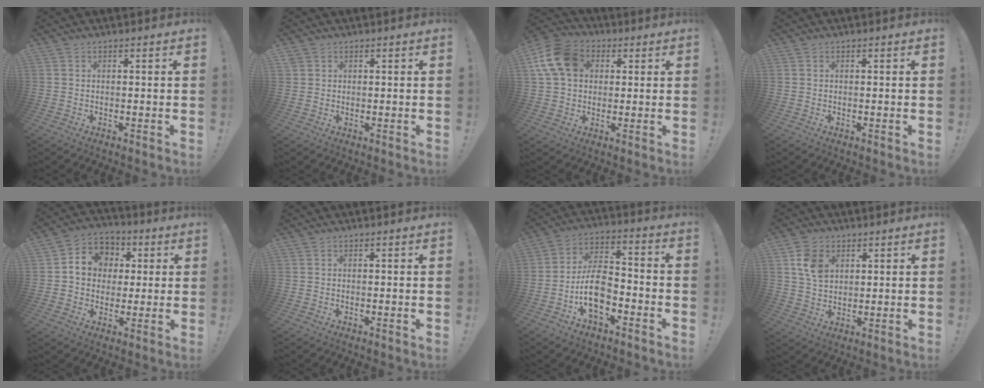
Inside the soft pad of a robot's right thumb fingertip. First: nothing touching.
{"total": 1.6, "force": [1.0, 1.2, 0.3], "torque": [-0.005, -0.001, 0.020]}
{"total": 13.4, "force": [3.5, 10.4, 7.8], "torque": [-0.149, 0.009, 0.075]}
{"total": 0.0}
{"total": 9.9, "force": [1.3, 8.9, 4.0], "torque": [-0.049, 0.002, 0.030]}
{"total": 0.0}
{"total": 12.4, "force": [-5.1, 7.2, 8.6], "torque": [-0.167, 0.025, -0.092]}
{"total": 8.7, "force": [3.3, 6.2, 5.1], "torque": [-0.078, -0.001, 0.065]}